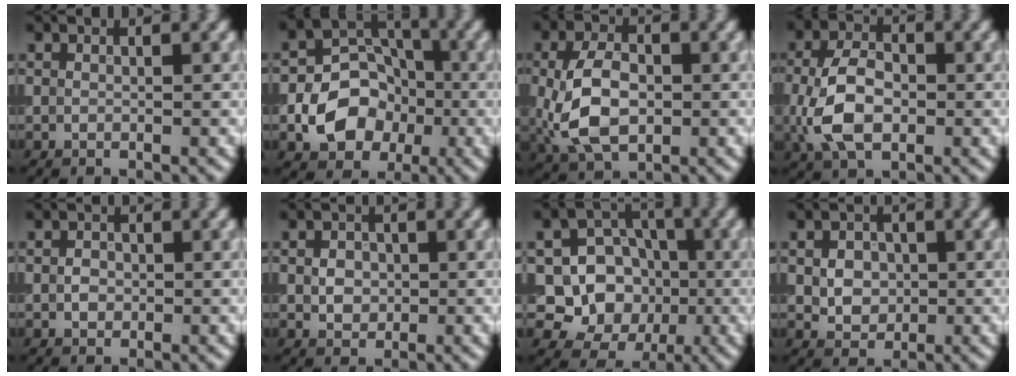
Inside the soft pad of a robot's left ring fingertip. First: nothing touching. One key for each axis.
{"total": 6.7, "fx": -2.0, "fy": 5.2, "fz": 3.7, "tx": -0.050, "ty": -0.001, "tz": -0.036}
{"total": 6.6, "fx": -0.4, "fy": 4.2, "fz": 5.1, "tx": -0.111, "ty": -0.003, "tz": -0.008}
{"total": 6.3, "fx": -1.0, "fy": 4.0, "fz": 4.8, "tx": -0.109, "ty": -0.003, "tz": -0.021}
{"total": 1.3, "fx": -0.1, "fy": 1.1, "fz": 0.7, "tx": -0.013, "ty": 0.000, "tz": -0.006}
{"total": 2.0, "fx": 0.0, "fy": 1.7, "fz": 1.1, "tx": -0.016, "ty": -0.001, "tz": -0.001}
{"total": 10.2, "fx": -1.7, "fy": 9.4, "fz": 3.6, "tx": -0.065, "ty": 0.014, "tz": -0.057}
{"total": 3.1, "fx": 0.1, "fy": 2.5, "fz": 1.8, "tx": -0.028, "ty": 0.002, "tz": -0.004}